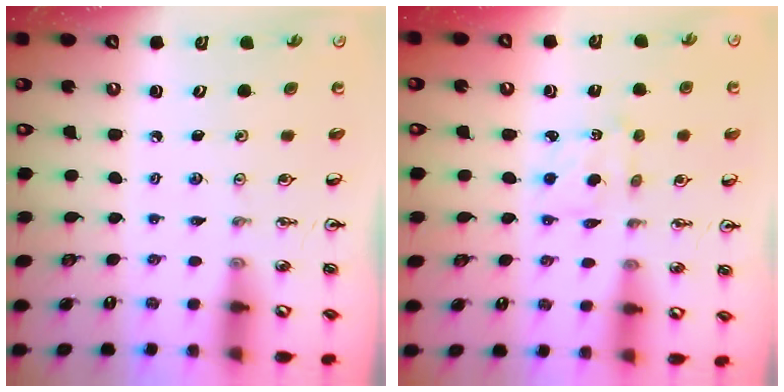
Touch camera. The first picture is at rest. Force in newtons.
{"total": 3.0, "press": 2.9, "slide": 0.6}